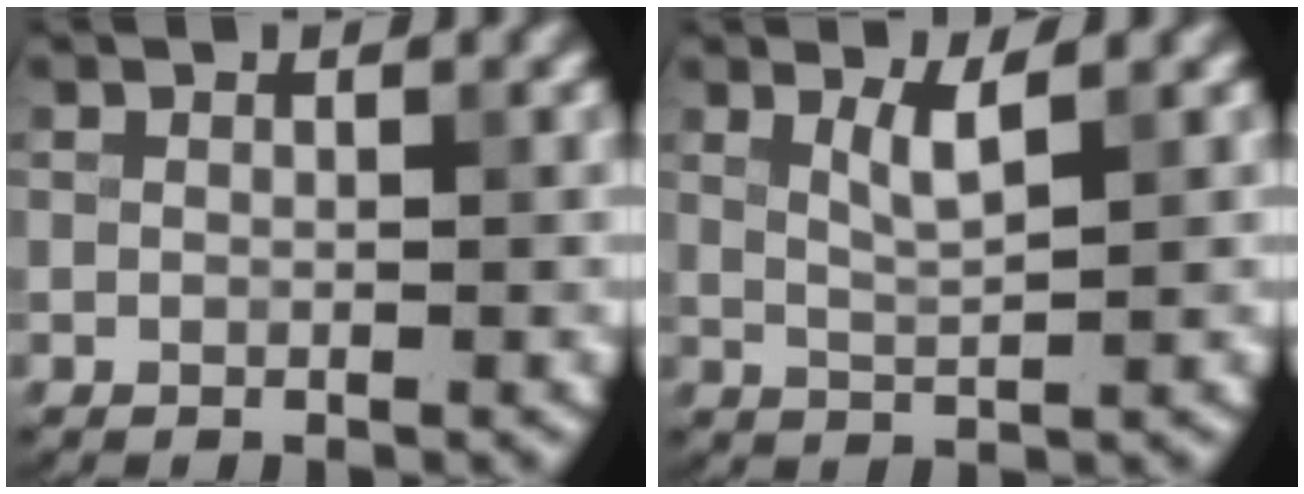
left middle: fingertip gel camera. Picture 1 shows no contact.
{"total": 2.1, "force": [1.1, 0.5, 1.8], "torque": [-0.030, -0.004, 0.022]}